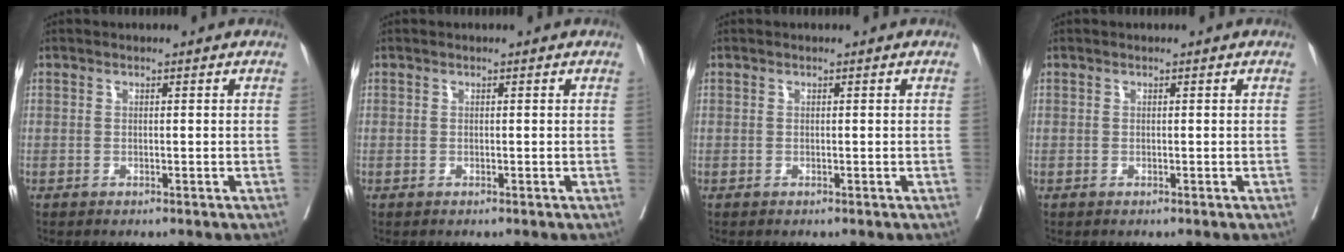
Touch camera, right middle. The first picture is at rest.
{"total": 0.0}
{"total": 0.0}
{"total": 0.0}